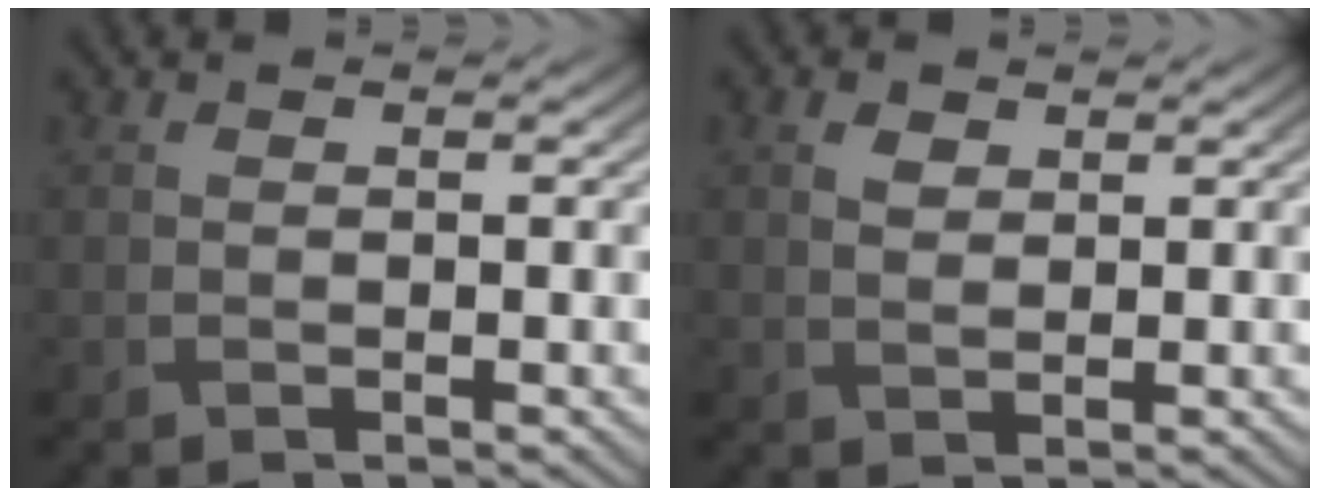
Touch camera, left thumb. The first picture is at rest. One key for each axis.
{"total": 1.8, "fx": 1.0, "fy": 1.2, "fz": 0.9, "tx": -0.022, "ty": 0.000, "tz": 0.020}